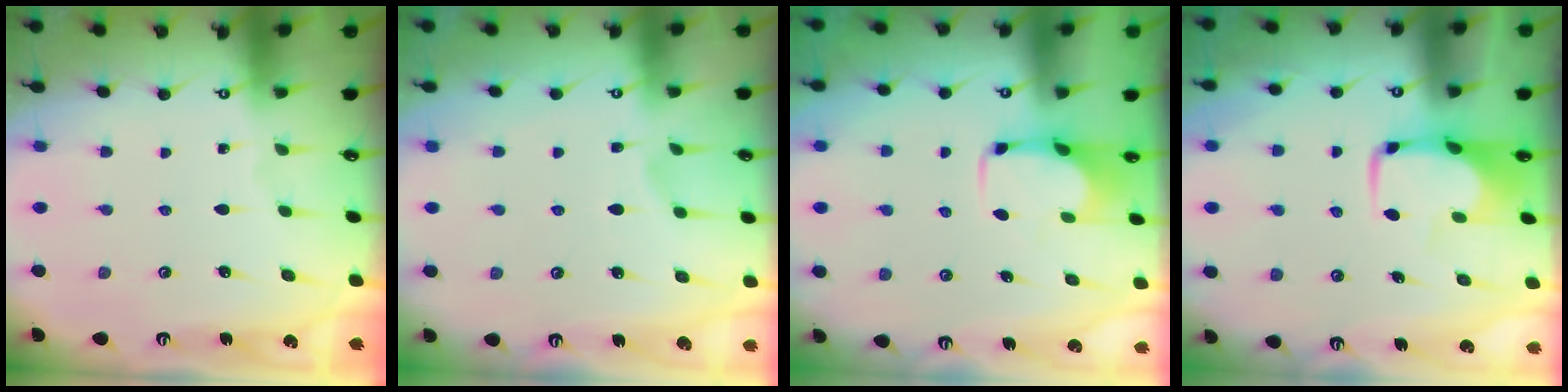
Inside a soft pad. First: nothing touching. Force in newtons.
{"total": 2.4, "press": 2.0, "slide": 1.2}
{"total": 2.7, "press": 2.6, "slide": 0.9}
{"total": 1.7, "press": 1.6, "slide": 0.4}